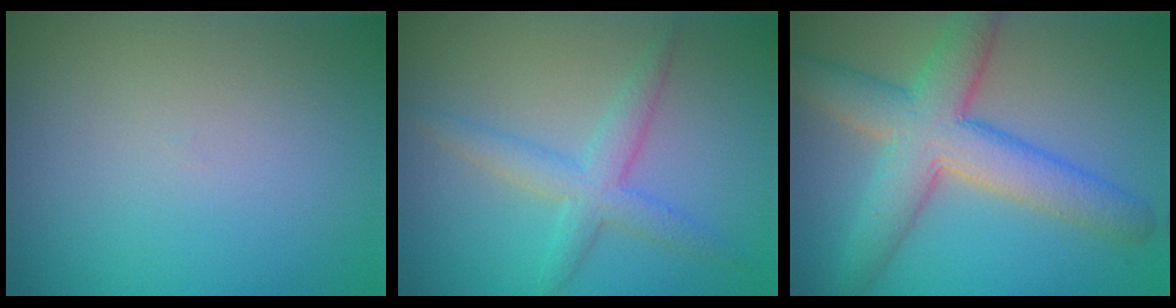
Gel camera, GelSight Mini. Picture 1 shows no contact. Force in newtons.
{"total": 3.2, "press": 3.2, "slide": 0.1}
{"total": 7.6, "press": 7.6, "slide": 0.3}